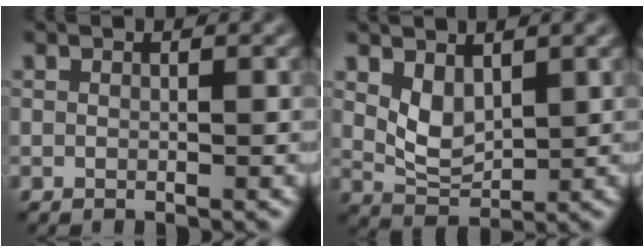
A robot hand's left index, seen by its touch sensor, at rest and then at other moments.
{"total": 3.0, "force": [1.2, 1.7, 2.1], "torque": [-0.047, -0.009, 0.024]}